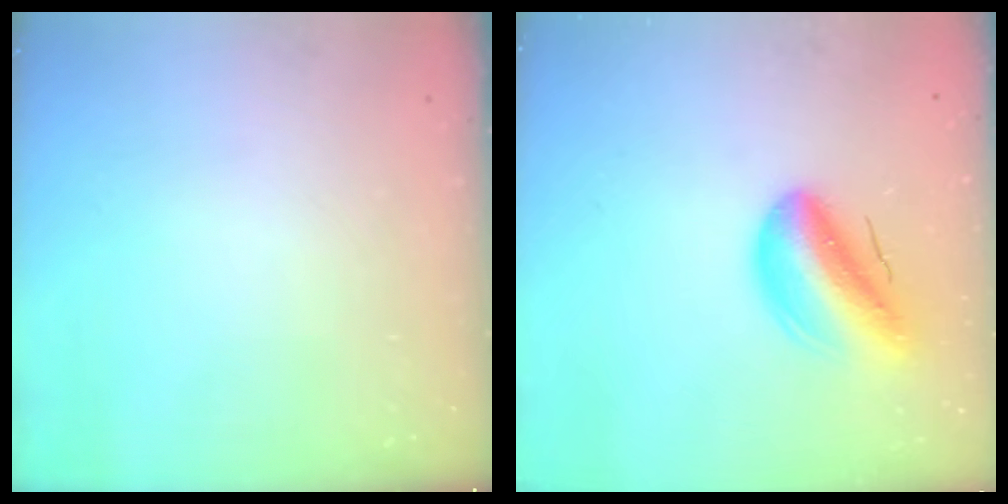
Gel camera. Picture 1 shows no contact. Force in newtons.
{"total": 11.9, "press": 11.3, "slide": 3.7}